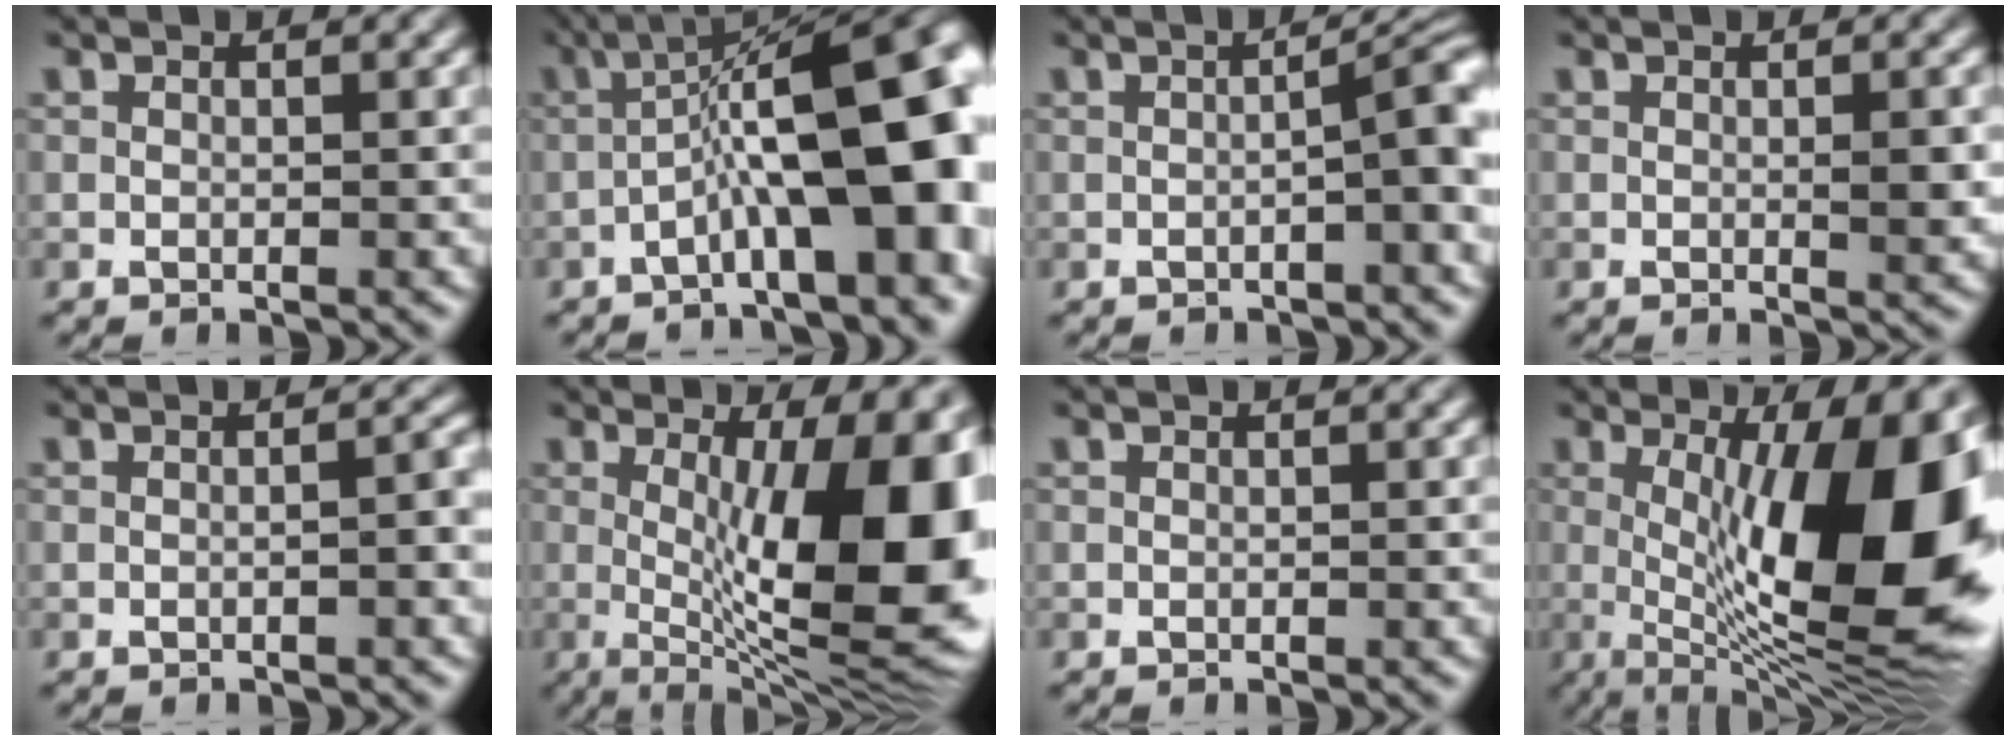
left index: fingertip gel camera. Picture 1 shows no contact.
{"total": 14.0, "force": [-2.7, 4.5, 13.0], "torque": [-0.178, 0.036, -0.039]}
{"total": 4.1, "force": [-0.7, 0.6, 4.0], "torque": [-0.057, 0.016, -0.012]}
{"total": 1.6, "force": [0.0, 0.4, 1.6], "torque": [-0.023, -0.005, -0.001]}
{"total": 2.4, "force": [-0.3, 0.7, 2.2], "torque": [-0.020, 0.008, -0.007]}
{"total": 15.8, "force": [1.2, 5.4, 14.7], "torque": [-0.181, -0.001, 0.018]}
{"total": 0.0}
{"total": 15.4, "force": [0.8, 4.8, 14.6], "torque": [-0.195, 0.003, 0.004]}